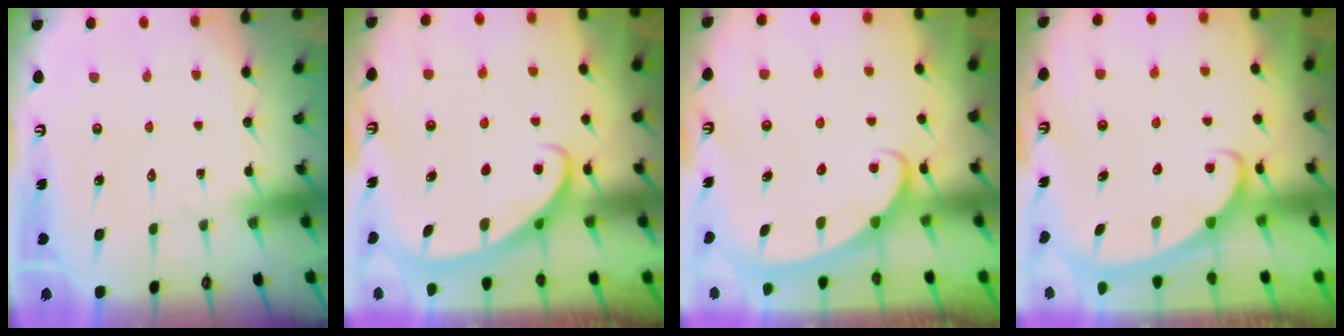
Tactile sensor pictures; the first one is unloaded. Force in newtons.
{"total": 2.7, "press": 2.7, "slide": 0.4}
{"total": 2.5, "press": 2.5, "slide": 0.3}
{"total": 2.3, "press": 2.2, "slide": 0.3}